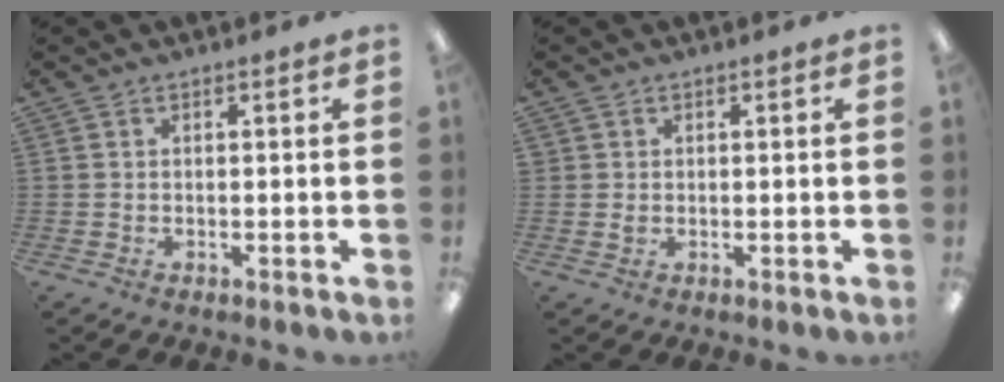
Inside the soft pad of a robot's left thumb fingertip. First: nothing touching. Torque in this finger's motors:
{"motor_torque": [-0.13, 0.13, 0.08, -0.12, 0.00]}